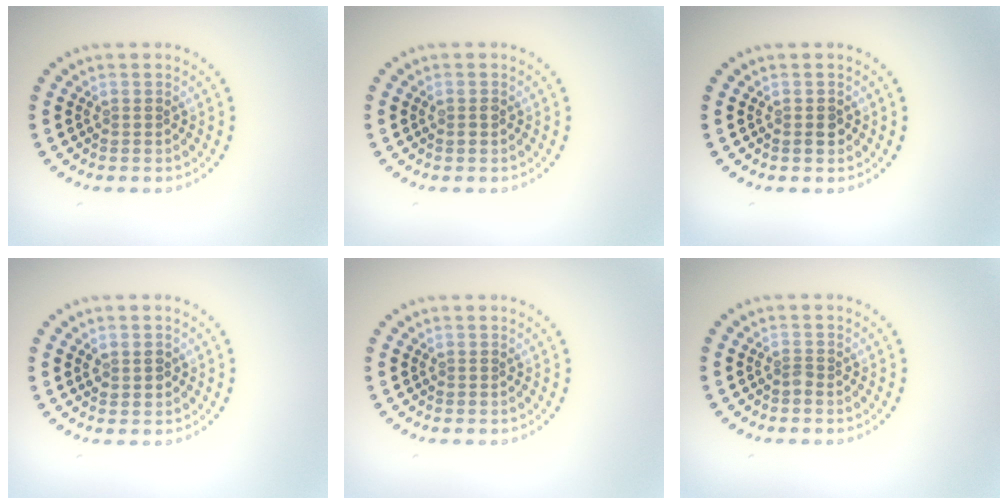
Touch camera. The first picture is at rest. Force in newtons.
{"total": 0.8, "press": 0.7, "slide": 0.3}
{"total": 1.1, "press": 1.1, "slide": 0.2}
{"total": 1.5, "press": 1.4, "slide": 0.4}
{"total": 0.0}
{"total": 0.6, "press": 0.5, "slide": 0.4}